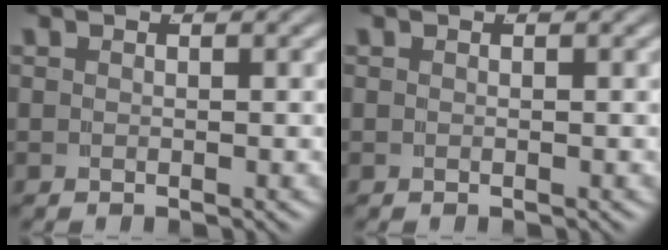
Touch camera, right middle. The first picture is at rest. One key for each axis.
{"total": 0.0}